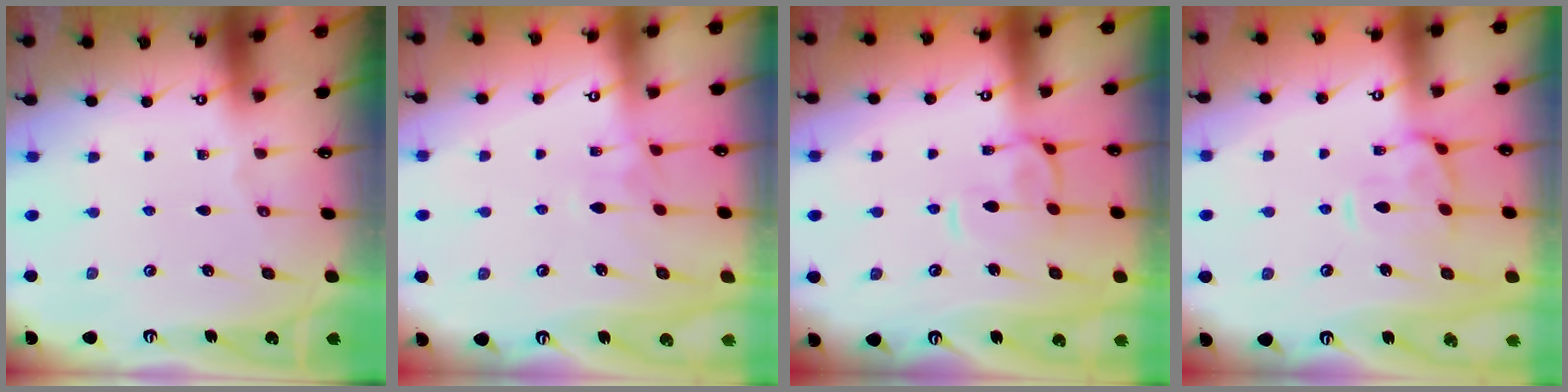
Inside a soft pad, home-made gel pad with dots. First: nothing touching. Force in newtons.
{"total": 2.4, "press": 2.3, "slide": 0.7}
{"total": 2.1, "press": 2.0, "slide": 0.7}
{"total": 4.0, "press": 3.8, "slide": 1.4}